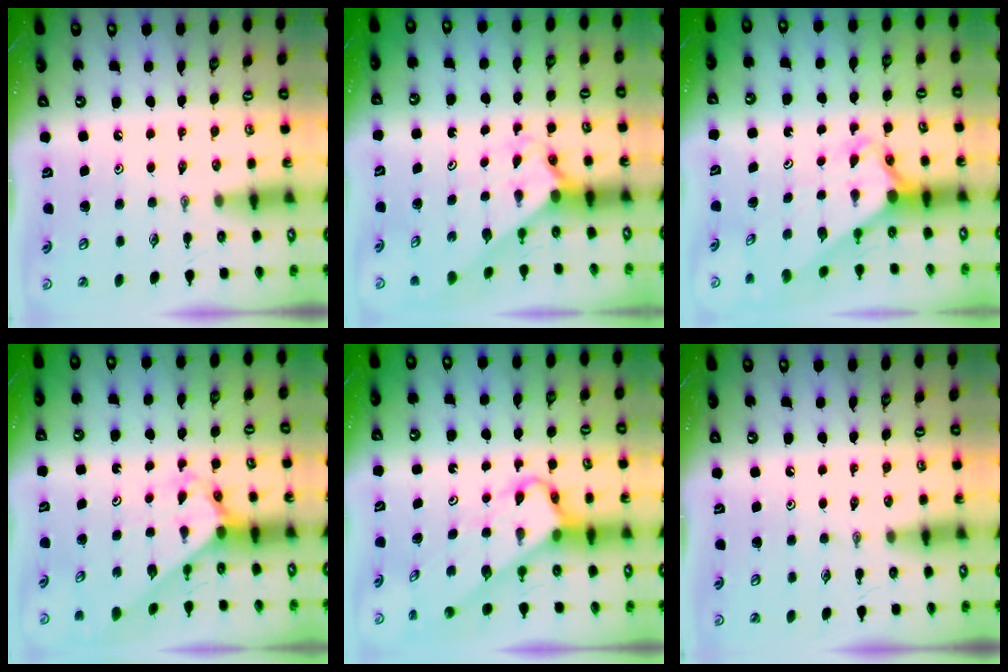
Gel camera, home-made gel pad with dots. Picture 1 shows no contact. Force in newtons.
{"total": 2.0, "press": 2.0, "slide": 0.2}
{"total": 2.6, "press": 2.6, "slide": 0.2}
{"total": 2.7, "press": 2.7, "slide": 0.2}
{"total": 4.2, "press": 4.2, "slide": 0.3}
{"total": 0.0}